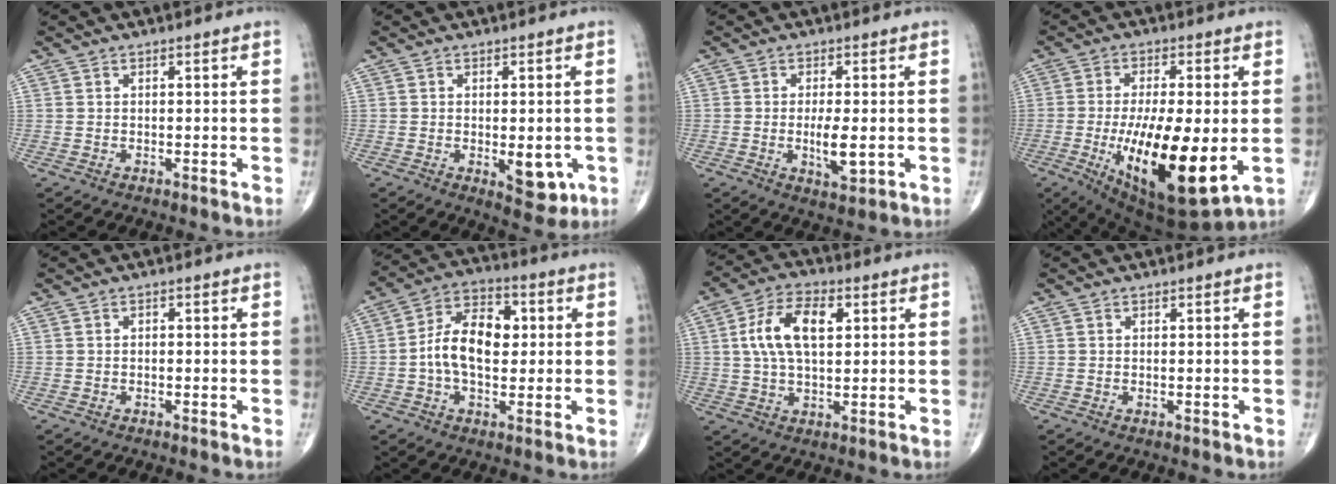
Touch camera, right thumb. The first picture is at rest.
{"total": 6.1, "force": [-1.4, 2.9, 5.1], "torque": [-0.048, -0.009, -0.012]}
{"total": 5.5, "force": [-0.8, 1.9, 5.1], "torque": [-0.089, -0.011, -0.011]}
{"total": 19.6, "force": [-3.5, 6.5, 18.2], "torque": [-0.322, -0.029, -0.039]}
{"total": 0.6, "force": [-0.1, 0.4, 0.4], "torque": [-0.003, 0.002, -0.005]}
{"total": 12.1, "force": [0.3, 7.5, 9.5], "torque": [-0.154, 0.025, -0.003]}
{"total": 11.2, "force": [2.5, 5.9, 9.2], "torque": [-0.170, 0.011, 0.042]}
{"total": 0.0}